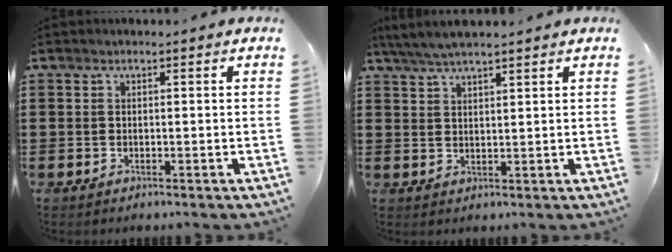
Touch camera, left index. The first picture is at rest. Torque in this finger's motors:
{"motor_torque": [0.29, 0.24, 0.44, 0.06]}